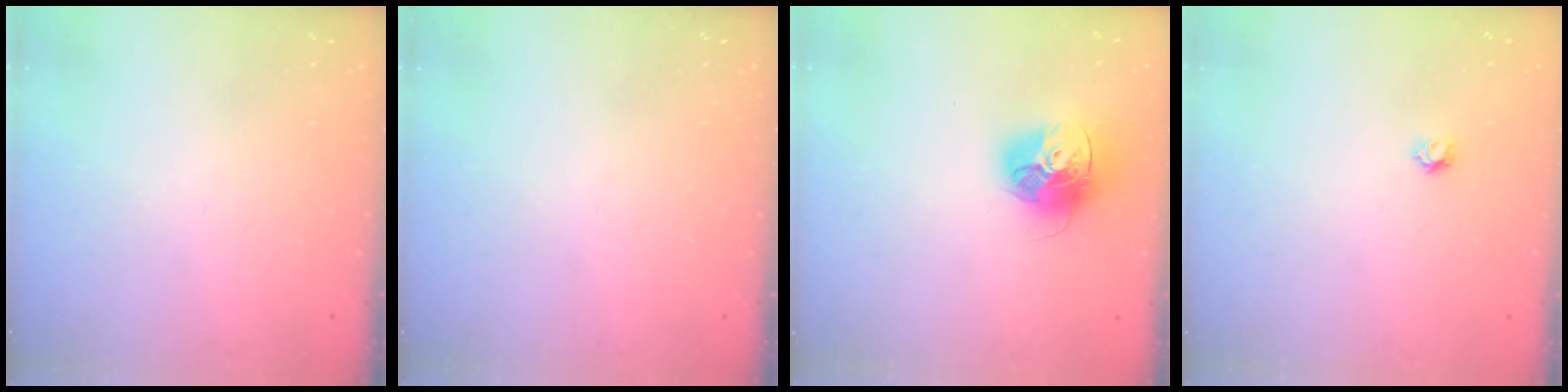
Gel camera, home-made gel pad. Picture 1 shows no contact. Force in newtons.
{"total": 0.0}
{"total": 14.9, "press": 14.9, "slide": 1.6}
{"total": 3.7, "press": 3.6, "slide": 0.4}